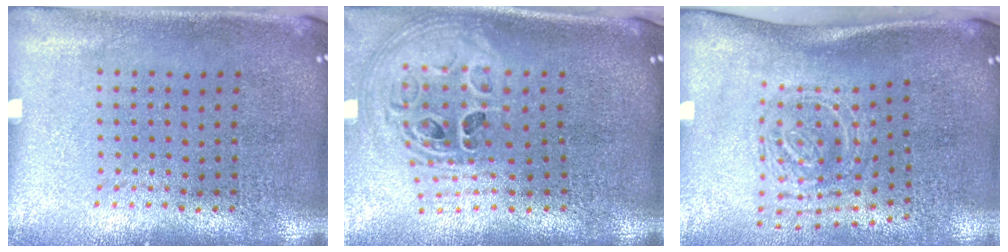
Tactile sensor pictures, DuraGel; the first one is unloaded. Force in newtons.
{"total": 2.0, "press": 1.6, "slide": 1.2}
{"total": 1.9, "press": 1.3, "slide": 1.4}